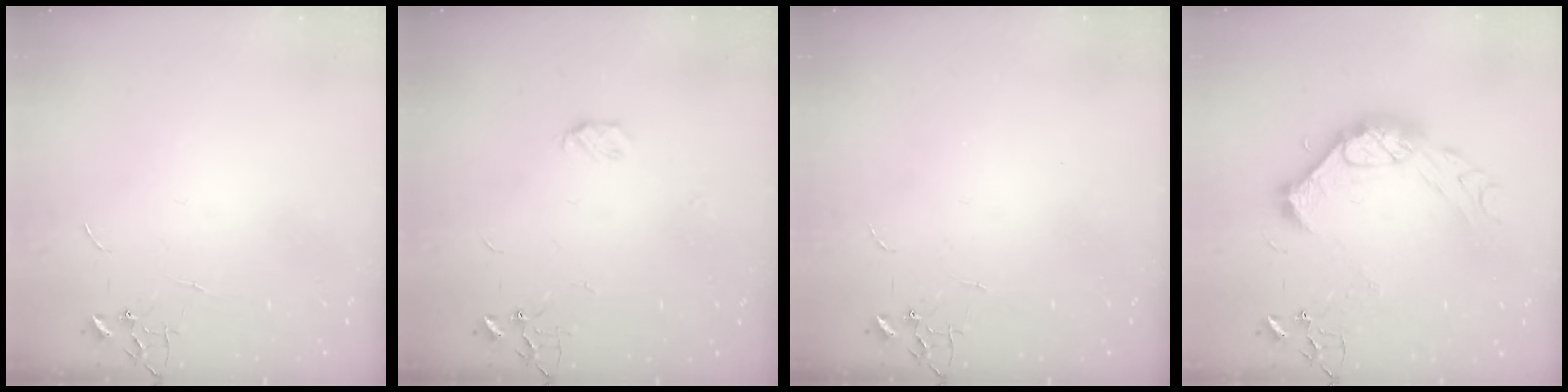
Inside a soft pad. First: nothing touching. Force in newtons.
{"total": 4.7, "press": 4.6, "slide": 0.7}
{"total": 0.0}
{"total": 17.4, "press": 17.3, "slide": 1.6}